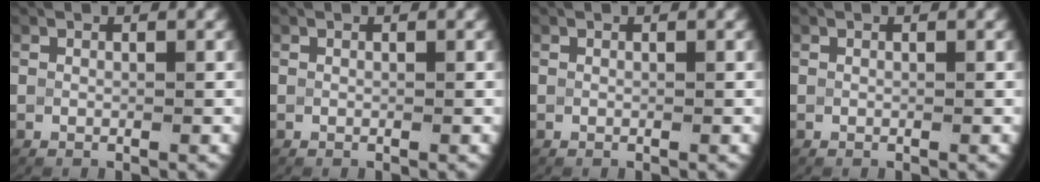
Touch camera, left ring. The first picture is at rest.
{"total": 0.0}
{"total": 0.0}
{"total": 0.0}